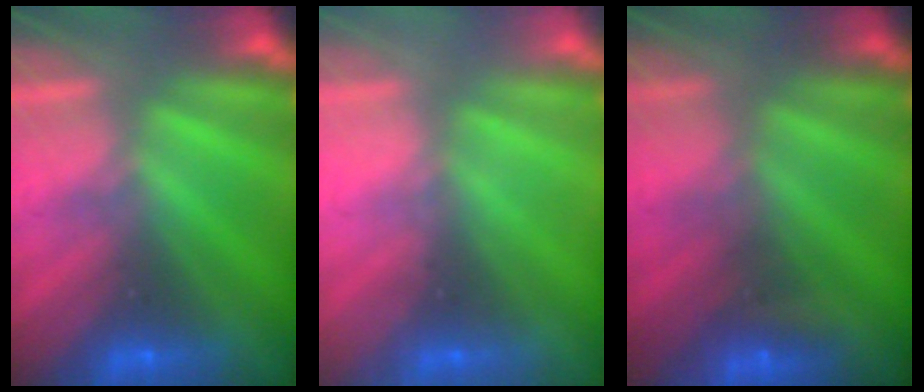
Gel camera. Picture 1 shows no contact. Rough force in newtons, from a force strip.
{"total": 2.1}
{"total": 4.8}